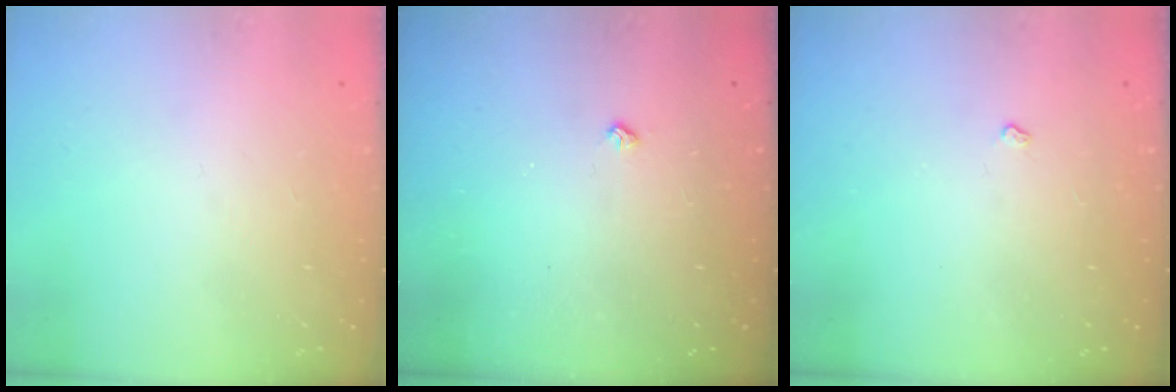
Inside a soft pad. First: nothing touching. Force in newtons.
{"total": 2.5, "press": 2.4, "slide": 0.5}
{"total": 3.2, "press": 3.2, "slide": 0.4}